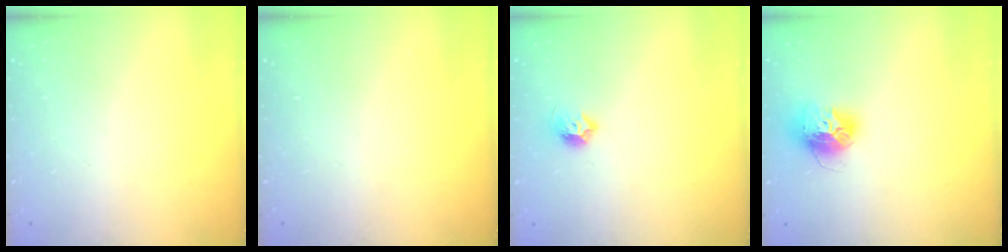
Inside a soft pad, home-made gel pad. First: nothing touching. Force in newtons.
{"total": 0.0}
{"total": 7.4, "press": 7.3, "slide": 1.2}
{"total": 12.1, "press": 12.0, "slide": 1.0}